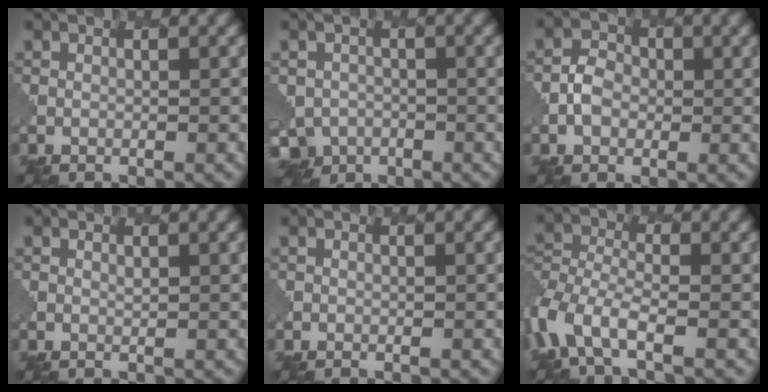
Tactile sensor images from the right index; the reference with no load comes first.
{"total": 5.5, "force": [-3.0, 4.2, 1.8], "torque": [-0.027, -0.024, -0.036]}
{"total": 2.1, "force": [-0.4, 1.9, 0.9], "torque": [-0.017, 0.003, -0.010]}
{"total": 0.5, "force": [0.5, -0.1, 0.0], "torque": [0.000, -0.004, 0.011]}
{"total": 0.0}
{"total": 6.0, "force": [-3.3, 2.9, 4.1], "torque": [-0.102, -0.012, -0.074]}